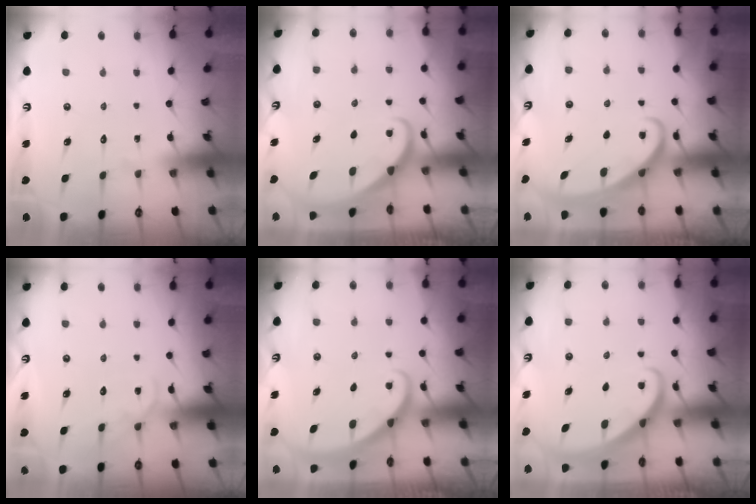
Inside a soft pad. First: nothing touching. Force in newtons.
{"total": 1.8, "press": 1.8, "slide": 0.2}
{"total": 2.6, "press": 2.6, "slide": 0.4}
{"total": 5.1, "press": 5.1, "slide": 0.5}
{"total": 2.0, "press": 2.0, "slide": 0.1}
{"total": 2.7, "press": 2.7, "slide": 0.2}